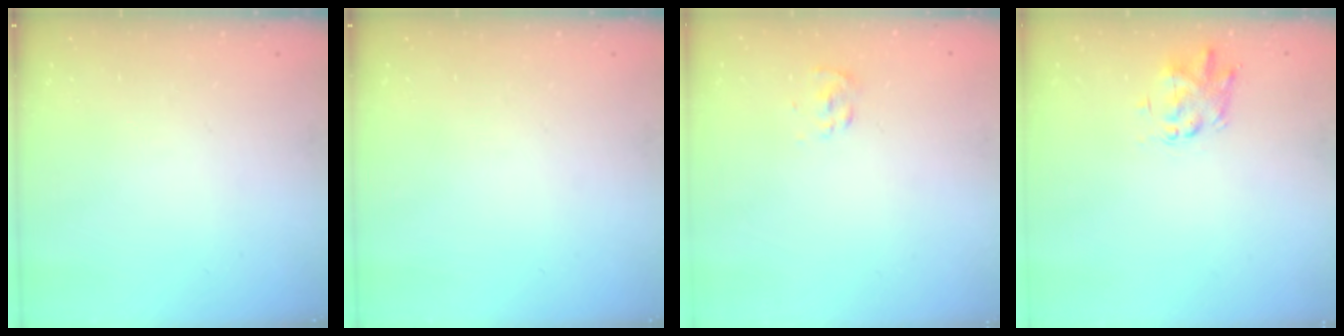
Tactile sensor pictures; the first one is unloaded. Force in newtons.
{"total": 0.0}
{"total": 2.3, "press": 2.1, "slide": 0.9}
{"total": 2.2, "press": 2.2, "slide": 0.1}